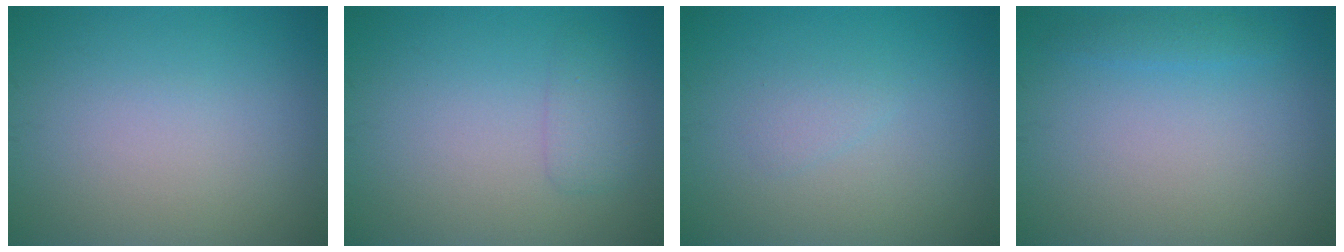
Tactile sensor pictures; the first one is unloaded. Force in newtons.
{"total": 1.6, "press": 1.6, "slide": 0.0}
{"total": 0.9, "press": 0.9, "slide": 0.2}
{"total": 1.0, "press": 1.0, "slide": 0.1}